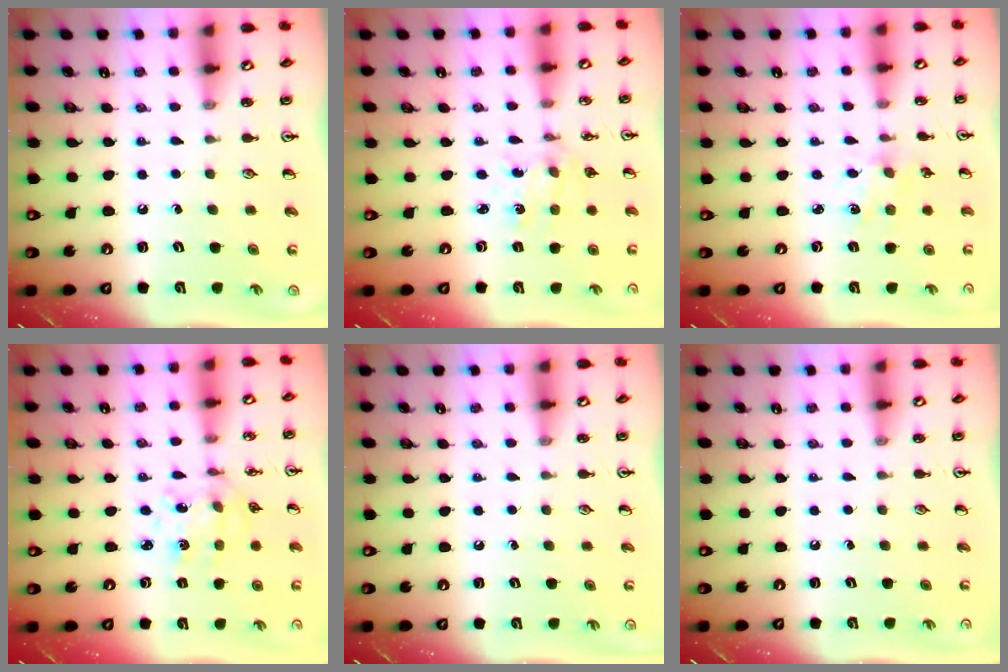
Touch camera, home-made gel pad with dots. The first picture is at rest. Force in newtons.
{"total": 1.4, "press": 1.4, "slide": 0.2}
{"total": 2.4, "press": 2.4, "slide": 0.3}
{"total": 5.1, "press": 4.7, "slide": 1.9}
{"total": 0.0}
{"total": 0.0}